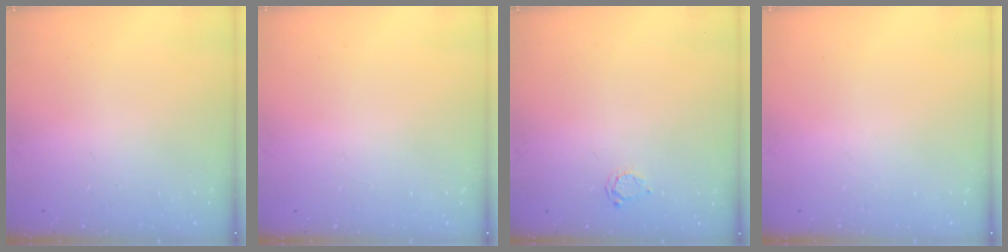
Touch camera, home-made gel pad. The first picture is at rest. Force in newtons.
{"total": 0.0}
{"total": 2.8, "press": 2.8, "slide": 0.3}
{"total": 0.0}